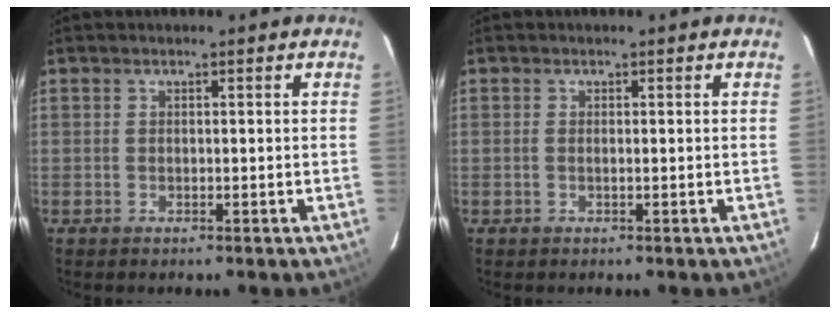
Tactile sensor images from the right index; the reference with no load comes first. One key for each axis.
{"total": 0.6, "fx": -0.1, "fy": -0.1, "fz": 0.6, "tx": -0.012, "ty": 0.000, "tz": -0.003}